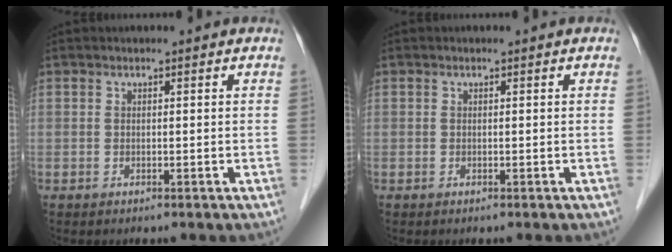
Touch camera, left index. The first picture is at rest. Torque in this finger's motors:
{"motor_torque": [0.03, 0.01, 0.00, 0.00]}